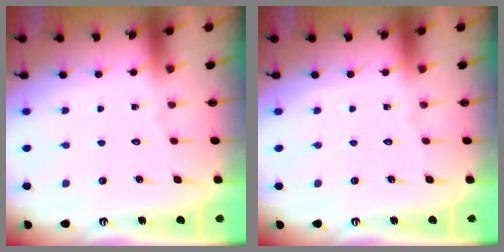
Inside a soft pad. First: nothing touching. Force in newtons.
{"total": 0.0}